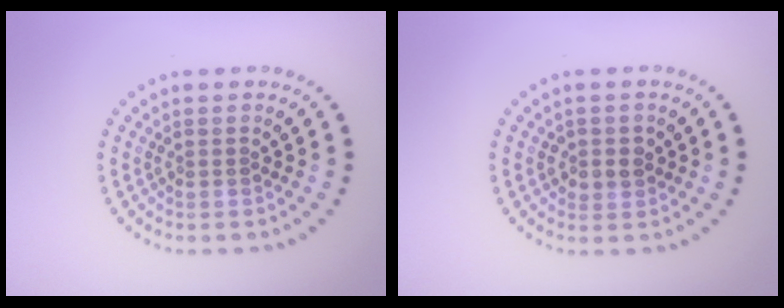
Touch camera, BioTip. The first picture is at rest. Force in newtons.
{"total": 1.9, "press": 1.8, "slide": 0.6}